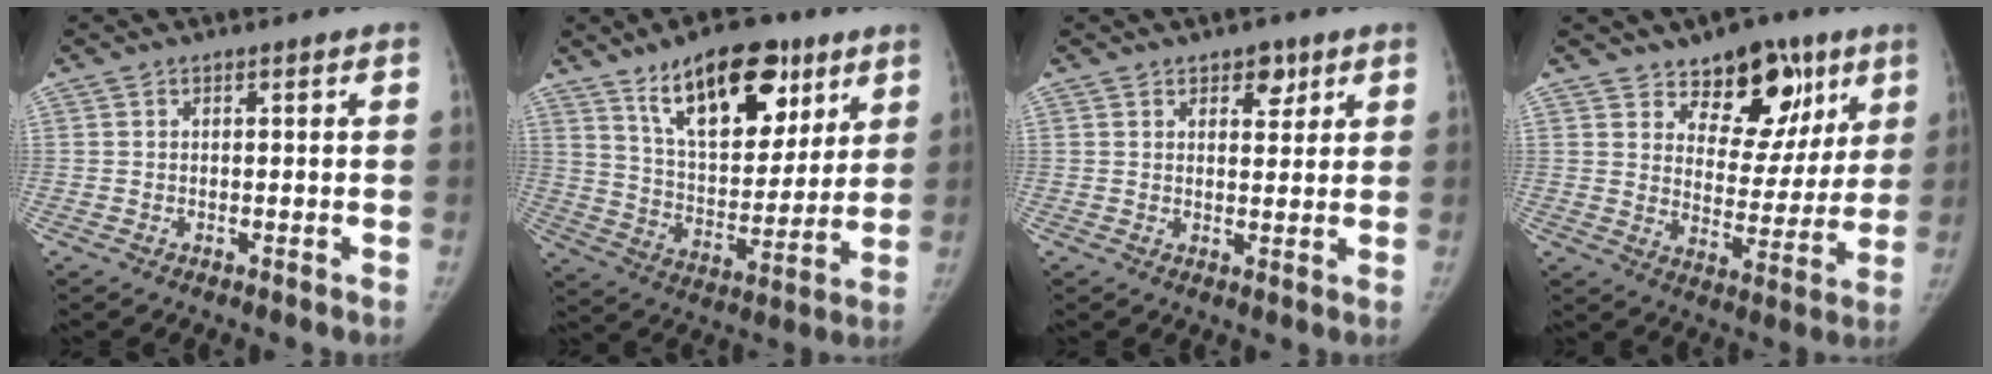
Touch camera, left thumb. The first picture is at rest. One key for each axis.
{"total": 20.2, "fx": 11.7, "fy": 9.6, "fz": 13.4, "tx": -0.159, "ty": -0.053, "tz": 0.198}
{"total": 3.8, "fx": 2.2, "fy": 2.2, "fz": 2.1, "tx": -0.003, "ty": -0.012, "tz": 0.032}
{"total": 14.9, "fx": 9.0, "fy": 9.0, "fz": 7.7, "tx": -0.040, "ty": -0.044, "tz": 0.135}